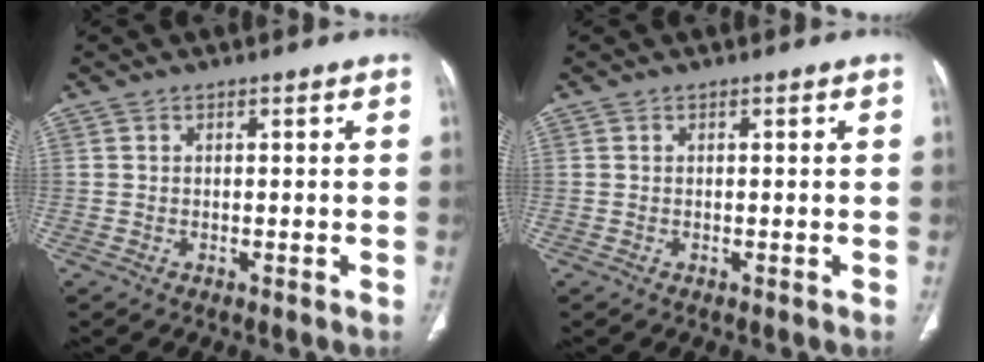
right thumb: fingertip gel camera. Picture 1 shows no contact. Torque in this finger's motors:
{"motor_torque": [-0.01, 0.03, -0.06, -0.01, 0.02]}